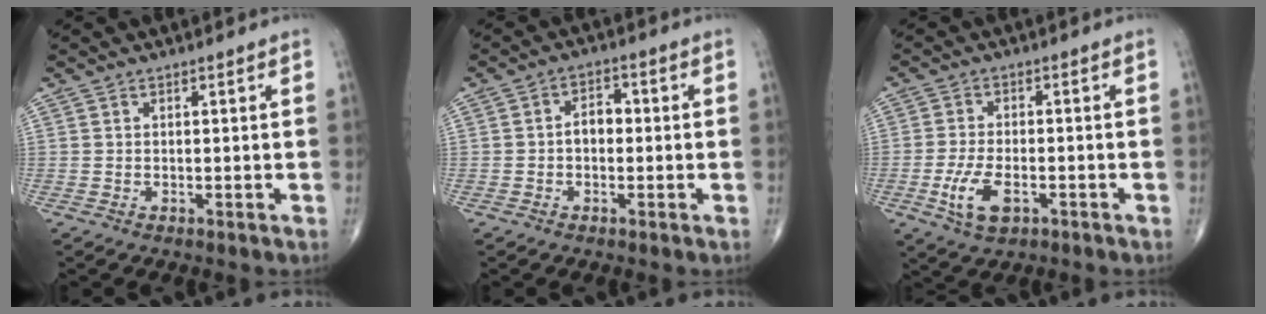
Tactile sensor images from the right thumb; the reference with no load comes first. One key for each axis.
{"total": 2.4, "fx": -0.4, "fy": 1.6, "fz": 1.7, "tx": -0.019, "ty": 0.011, "tz": -0.011}
{"total": 7.0, "fx": -2.6, "fy": 3.5, "fz": 5.5, "tx": -0.113, "ty": 0.004, "tz": -0.045}